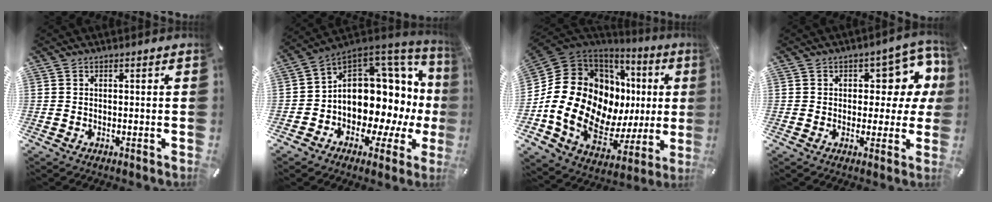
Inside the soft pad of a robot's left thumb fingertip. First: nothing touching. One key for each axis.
{"total": 13.8, "fx": 1.5, "fy": 10.8, "fz": 8.5, "tx": -0.100, "ty": -0.055, "tz": 0.034}
{"total": 21.1, "fx": -0.2, "fy": 15.2, "fz": 14.6, "tx": -0.283, "ty": -0.041, "tz": 0.015}
{"total": 9.9, "fx": 3.5, "fy": 6.4, "fz": 6.7, "tx": -0.073, "ty": -0.025, "tz": 0.058}